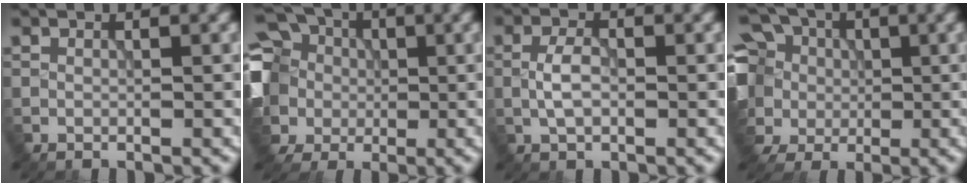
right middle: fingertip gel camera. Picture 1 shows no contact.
{"total": 14.3, "force": [0.8, 12.2, 7.4], "torque": [-0.200, 0.022, -0.016]}
{"total": 2.5, "force": [-0.4, 1.2, 2.1], "torque": [-0.047, 0.006, -0.011]}
{"total": 11.9, "force": [0.9, 10.3, 5.9], "torque": [-0.165, 0.023, -0.015]}